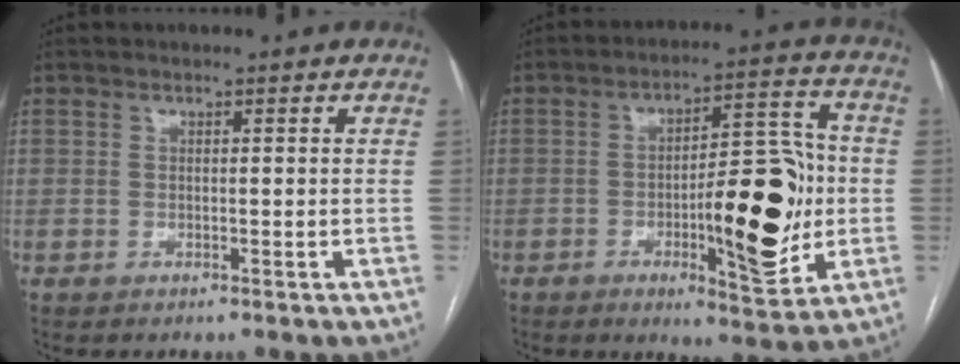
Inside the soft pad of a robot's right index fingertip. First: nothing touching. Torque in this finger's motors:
{"motor_torque": [1.07, 0.37, 0.42, 0.13]}